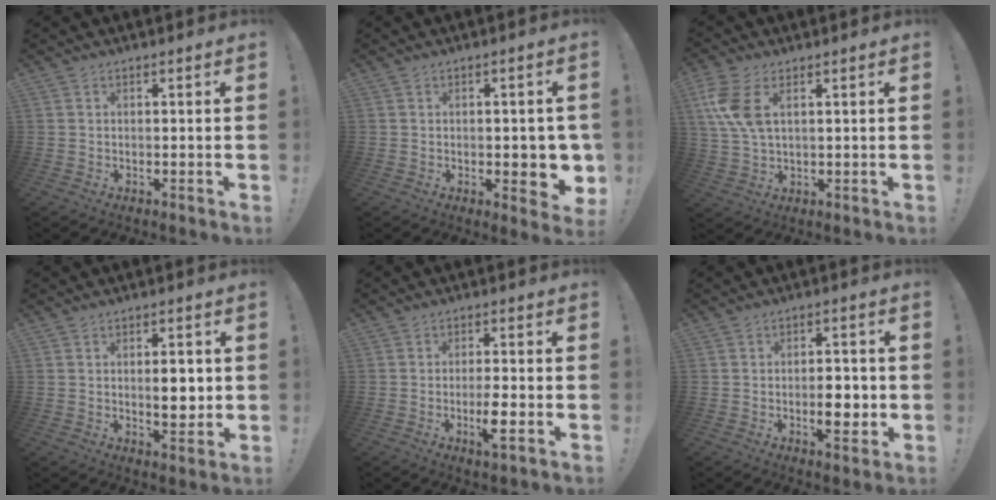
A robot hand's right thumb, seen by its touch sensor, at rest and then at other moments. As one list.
[{"total": 5.7, "force": [-0.9, 2.5, 5.0], "torque": [-0.055, -0.001, -0.008]}, {"total": 9.7, "force": [3.4, 5.0, 7.7], "torque": [-0.164, -0.011, 0.063]}, {"total": 6.0, "force": [0.2, 2.6, 5.4], "torque": [-0.060, -0.007, -0.004]}, {"total": 5.8, "force": [-2.0, 0.4, 5.4], "torque": [-0.102, -0.005, -0.034]}, {"total": 6.9, "force": [-1.6, 2.9, 6.0], "torque": [-0.075, 0.003, -0.025]}]